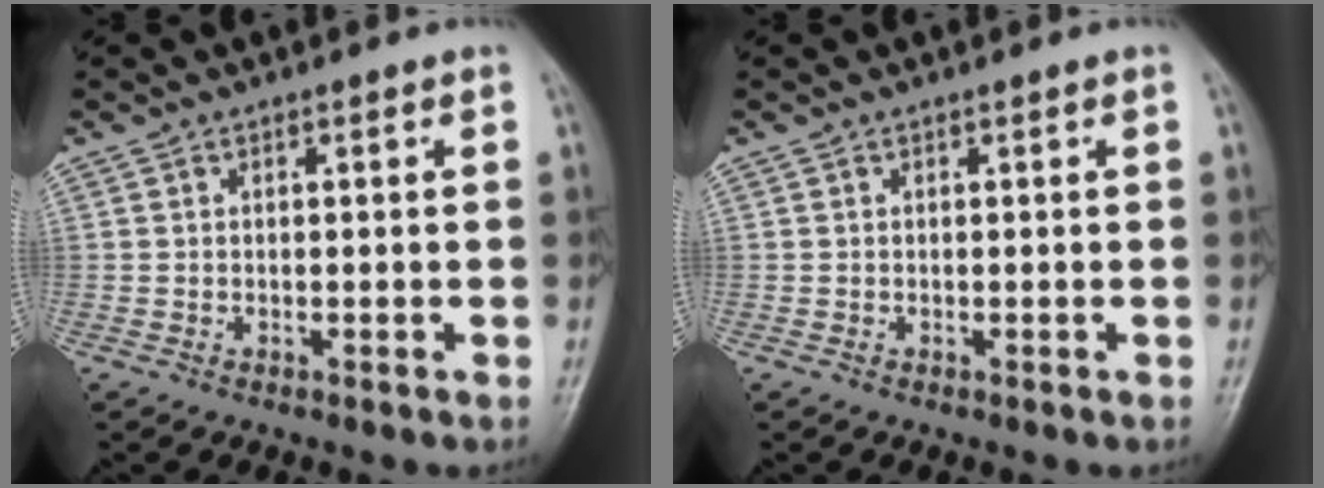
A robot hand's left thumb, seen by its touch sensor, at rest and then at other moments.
{"total": 0.0}